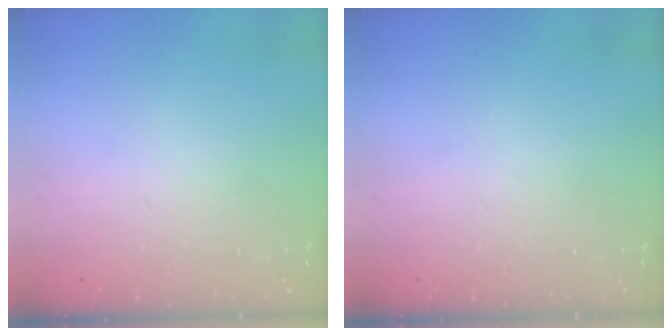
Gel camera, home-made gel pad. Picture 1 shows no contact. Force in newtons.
{"total": 0.0}